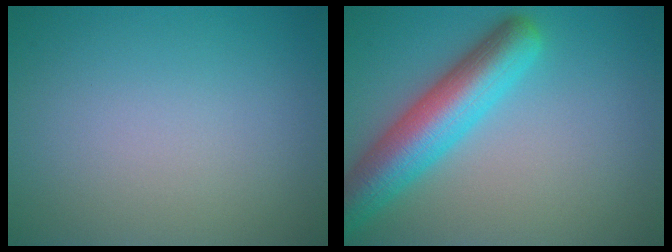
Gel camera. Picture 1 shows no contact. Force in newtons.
{"total": 7.2, "press": 7.2, "slide": 0.4}